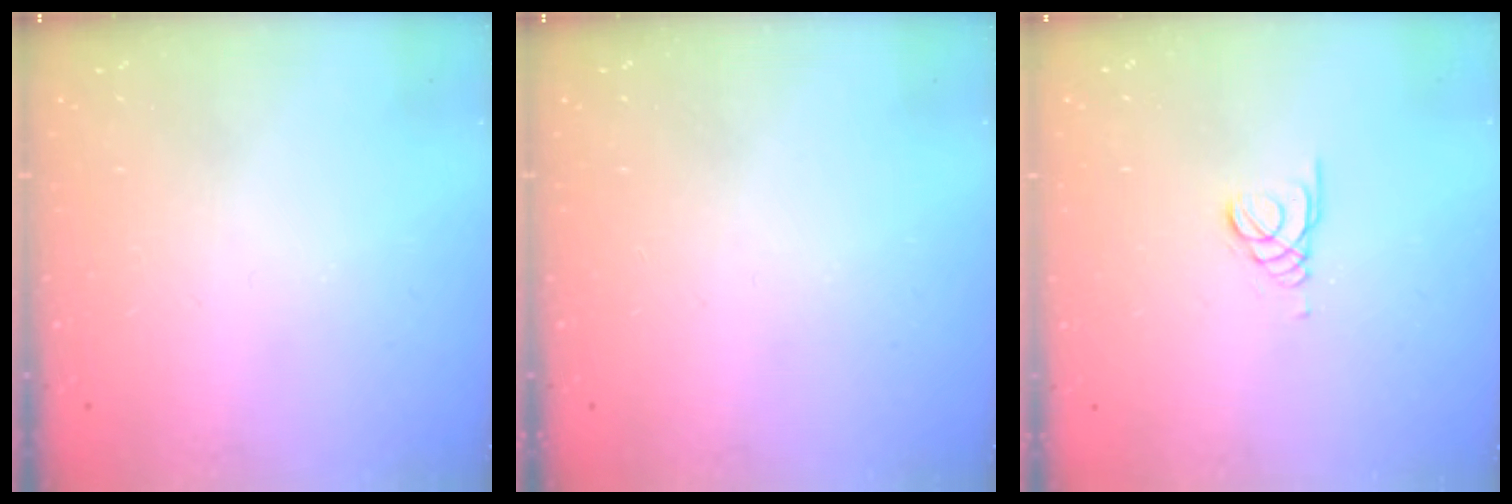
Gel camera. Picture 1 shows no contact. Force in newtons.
{"total": 0.0}
{"total": 1.1, "press": 1.0, "slide": 0.1}